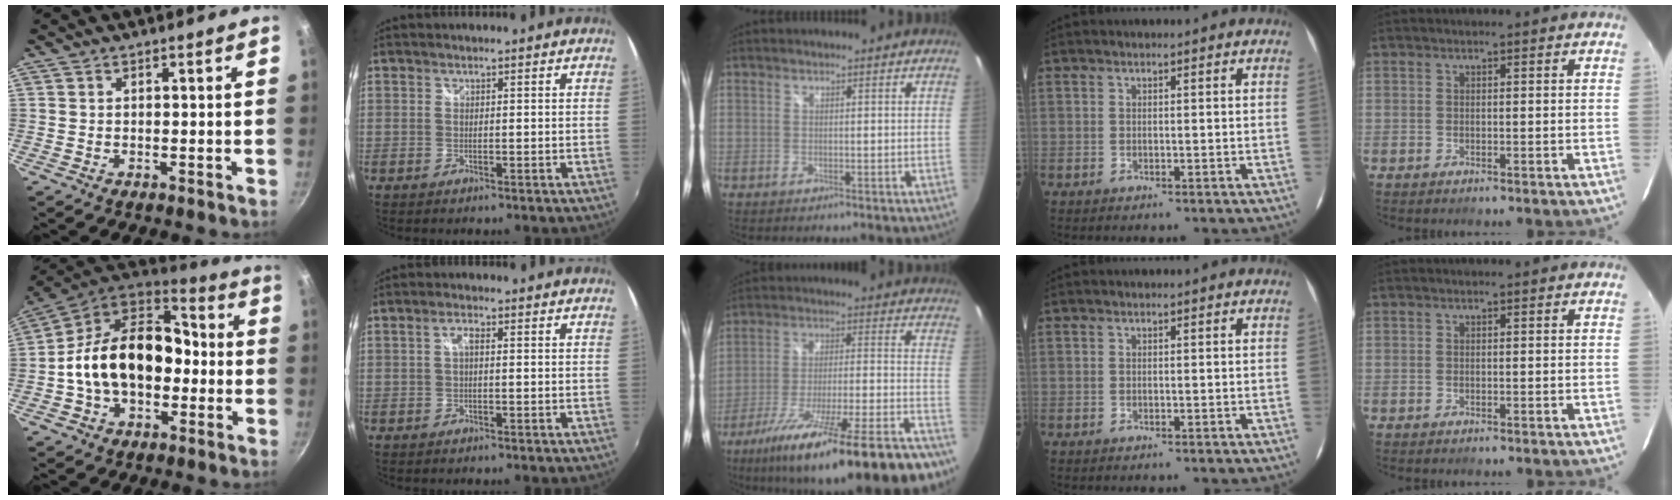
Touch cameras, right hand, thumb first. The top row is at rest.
{"thumb": {"total": 20.1, "force": [-2.1, 13.9, 14.4], "torque": [-0.213, 0.056, -0.047]}, "index": {"total": 1.7, "force": [0.0, 0.6, 1.6], "torque": [-0.032, 0.006, -0.001]}, "middle": {"total": 27.3, "force": [-21.3, 2.5, 16.9], "torque": [-0.266, -0.074, -0.314]}}